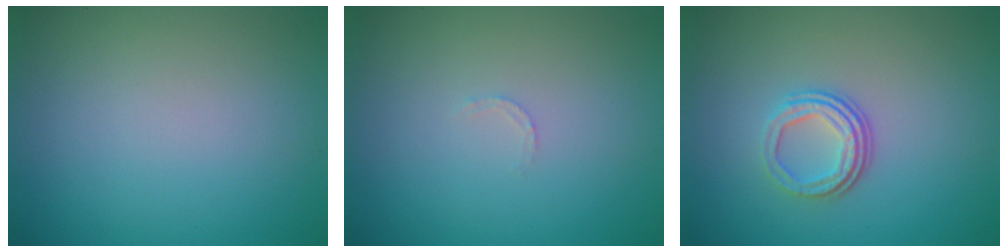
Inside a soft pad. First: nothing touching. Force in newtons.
{"total": 0.7, "press": 0.6, "slide": 0.3}
{"total": 3.4, "press": 2.4, "slide": 2.4}